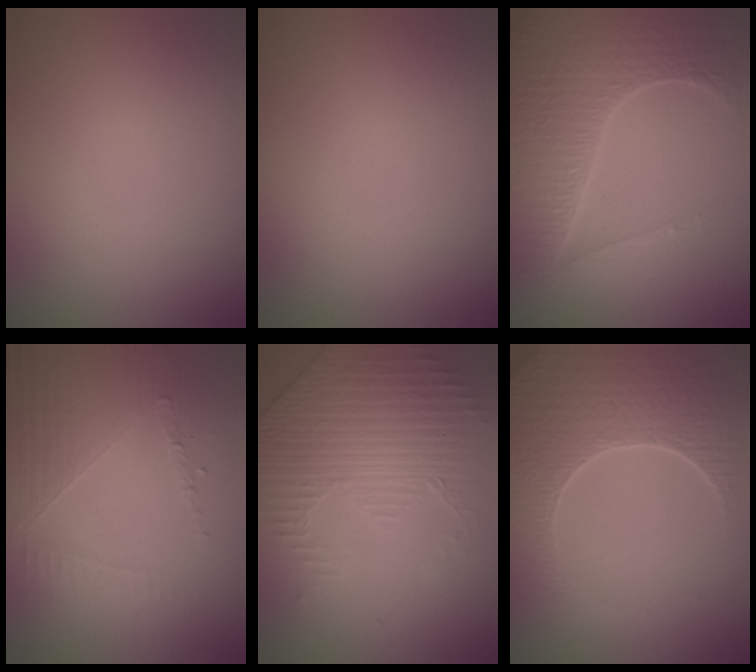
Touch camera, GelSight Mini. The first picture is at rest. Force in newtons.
{"total": 0.0}
{"total": 7.8, "press": 5.4, "slide": 5.7}
{"total": 5.0, "press": 2.9, "slide": 4.1}
{"total": 4.4, "press": 3.6, "slide": 2.6}
{"total": 6.9, "press": 5.6, "slide": 3.9}